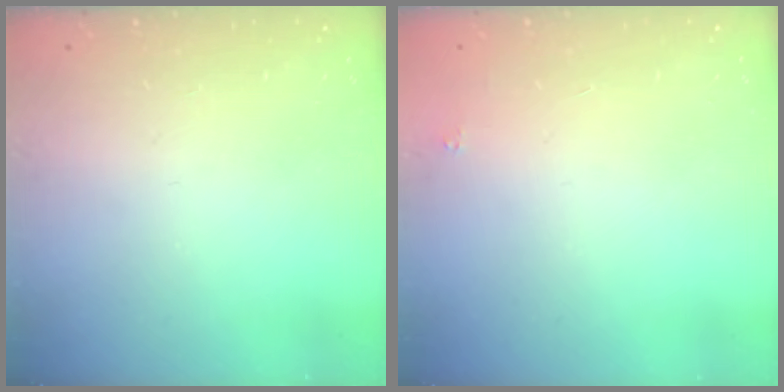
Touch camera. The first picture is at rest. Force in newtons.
{"total": 1.8, "press": 1.7, "slide": 0.1}